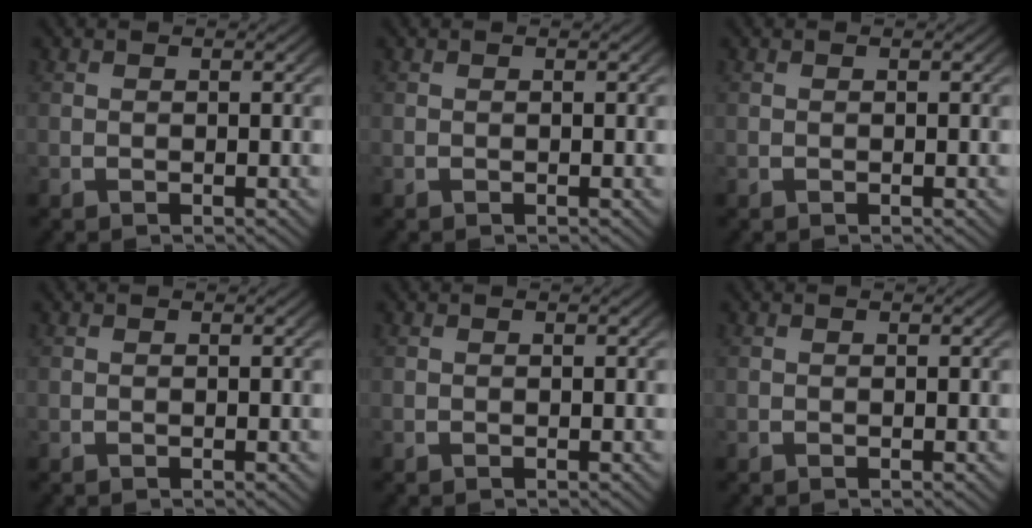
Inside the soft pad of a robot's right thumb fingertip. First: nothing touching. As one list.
[{"total": 0.0}, {"total": 0.0}, {"total": 0.0}, {"total": 0.0}, {"total": 0.0}]